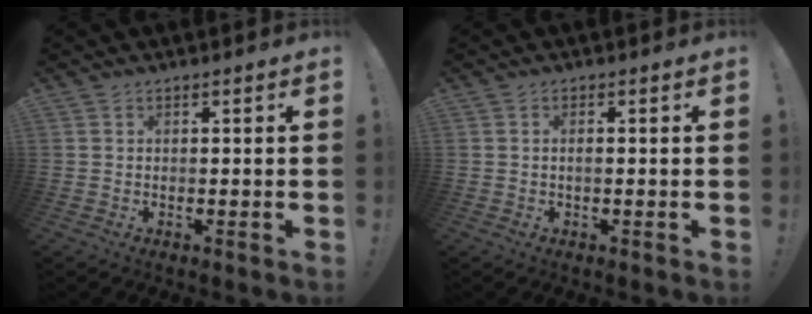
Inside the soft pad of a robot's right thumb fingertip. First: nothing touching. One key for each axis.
{"total": 1.0, "fx": -0.3, "fy": 0.1, "fz": 0.9, "tx": -0.018, "ty": 0.000, "tz": -0.005}